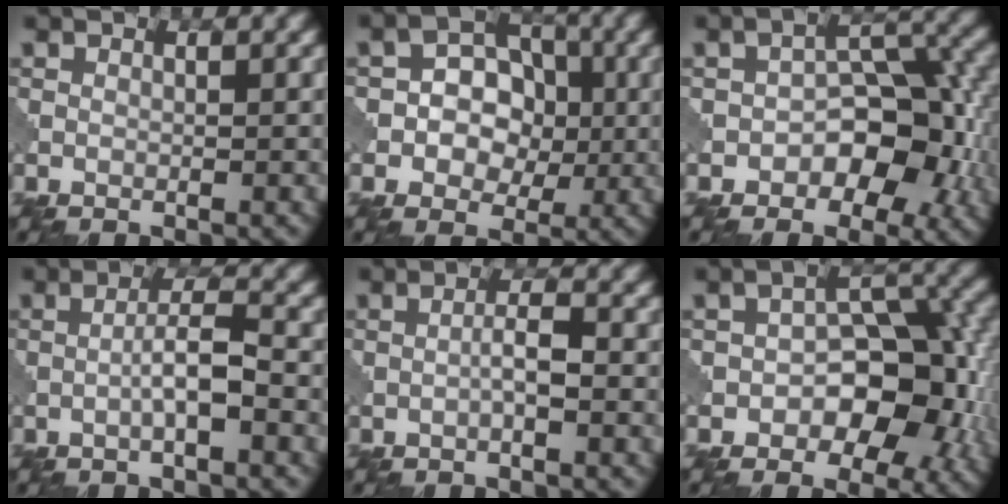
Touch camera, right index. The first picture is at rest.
{"total": 5.8, "force": [-0.4, 4.4, 3.6], "torque": [-0.030, 0.003, -0.024]}
{"total": 6.4, "force": [-1.9, 3.9, 4.6], "torque": [-0.044, 0.007, -0.034]}
{"total": 3.1, "force": [-0.9, 0.4, 3.0], "torque": [-0.052, 0.011, -0.020]}
{"total": 1.9, "force": [-0.5, 0.3, 1.9], "torque": [-0.035, 0.005, -0.012]}
{"total": 7.8, "force": [-1.8, 4.7, 5.9], "torque": [-0.057, 0.009, -0.034]}